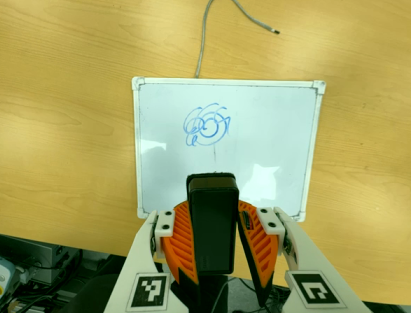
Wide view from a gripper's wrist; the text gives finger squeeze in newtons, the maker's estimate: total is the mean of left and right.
{"total": 8.6, "left": 7.6, "right": 9.6}